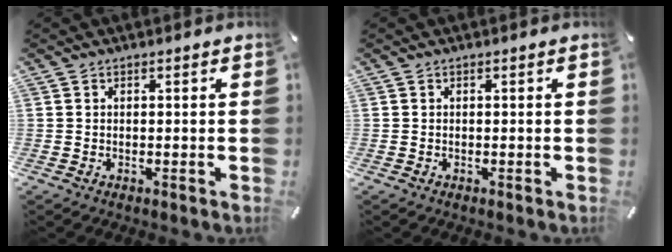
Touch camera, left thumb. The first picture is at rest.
{"total": 0.0}